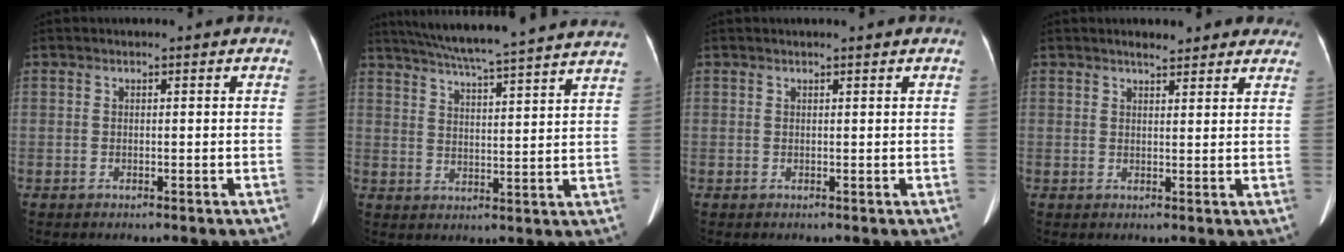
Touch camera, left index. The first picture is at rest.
{"total": 24.8, "force": [22.3, -0.1, 11.0], "torque": [-0.183, -0.006, 0.292]}
{"total": 0.7, "force": [0.6, -0.2, 0.3], "torque": [-0.010, -0.001, 0.015]}
{"total": 6.5, "force": [5.7, 1.8, 2.5], "torque": [-0.016, 0.008, 0.061]}